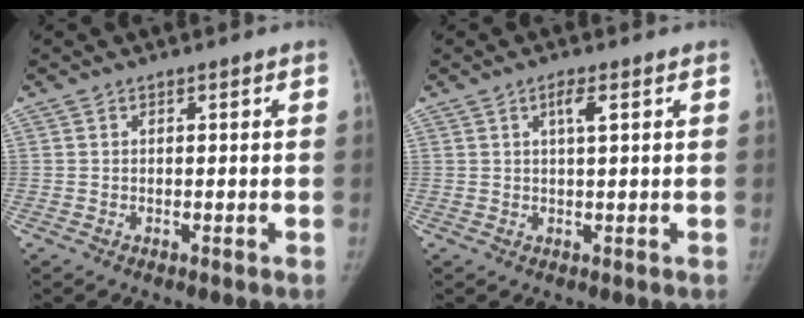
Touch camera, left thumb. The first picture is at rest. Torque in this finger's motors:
{"motor_torque": [0.11, -0.14, 0.51, -0.33, 0.15]}